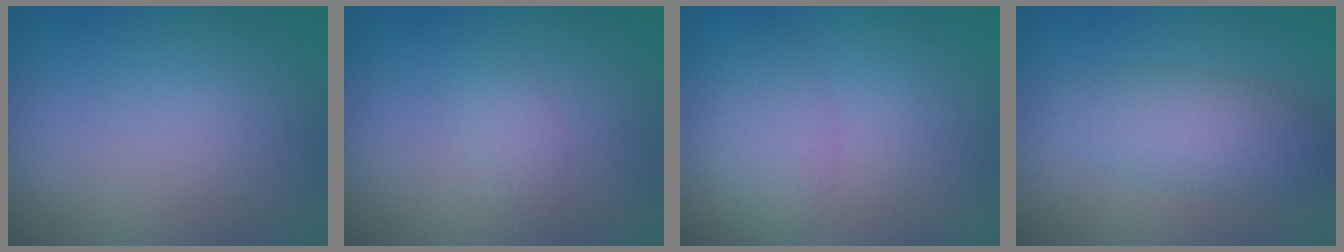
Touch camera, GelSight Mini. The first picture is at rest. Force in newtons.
{"total": 1.2, "press": 1.2, "slide": 0.0}
{"total": 2.8, "press": 2.8, "slide": 0.1}
{"total": 4.0, "press": 4.0, "slide": 0.2}